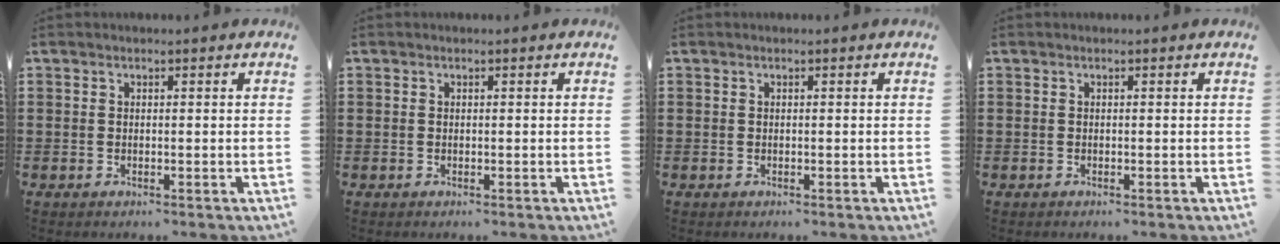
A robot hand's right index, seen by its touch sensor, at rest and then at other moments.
{"total": 0.0}
{"total": 0.0}
{"total": 0.0}